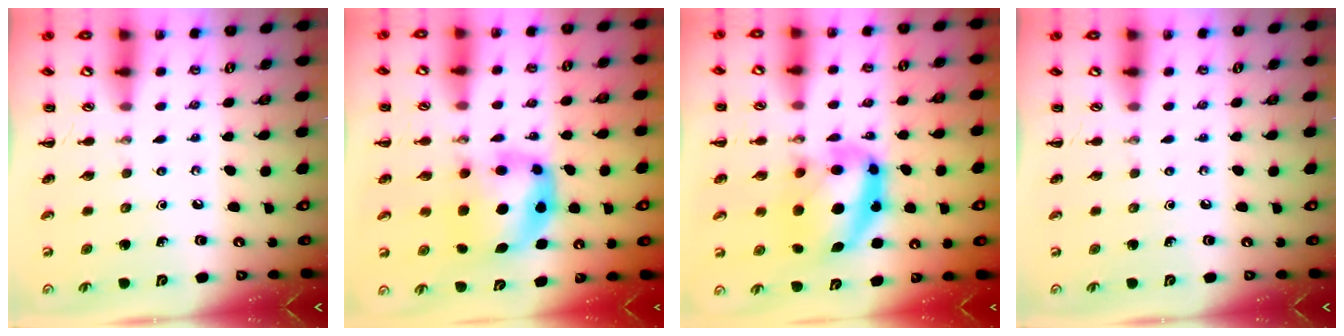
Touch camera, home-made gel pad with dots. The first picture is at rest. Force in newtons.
{"total": 5.8, "press": 5.7, "slide": 1.0}
{"total": 11.0, "press": 10.8, "slide": 2.4}
{"total": 0.0}